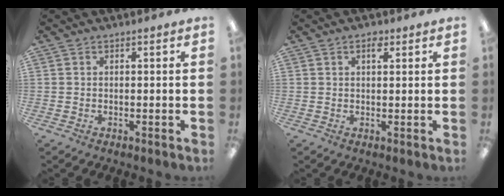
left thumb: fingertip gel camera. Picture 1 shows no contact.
{"total": 2.6, "force": [1.4, 1.2, 1.8], "torque": [-0.023, -0.003, 0.021]}